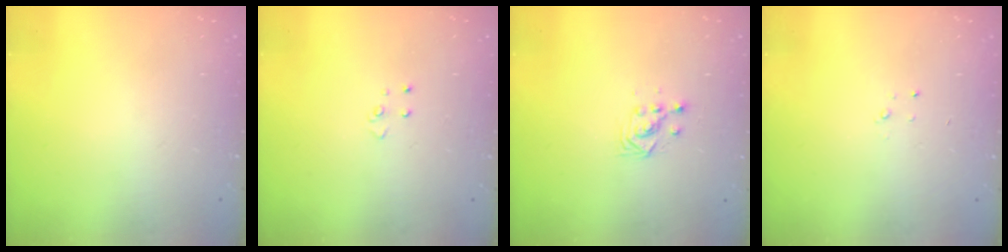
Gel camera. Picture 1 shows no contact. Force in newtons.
{"total": 3.9, "press": 3.9, "slide": 0.3}
{"total": 3.0, "press": 3.0, "slide": 0.2}
{"total": 1.5, "press": 1.5, "slide": 0.2}